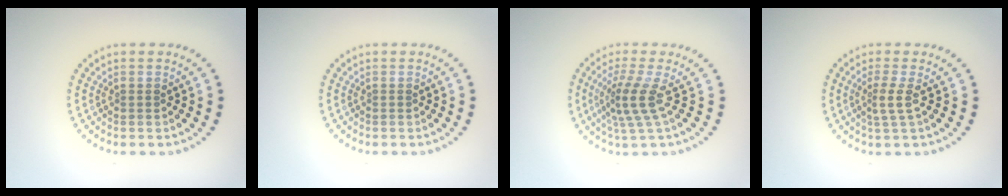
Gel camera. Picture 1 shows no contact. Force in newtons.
{"total": 0.0}
{"total": 3.3, "press": 2.3, "slide": 2.4}
{"total": 1.8, "press": 1.2, "slide": 1.4}